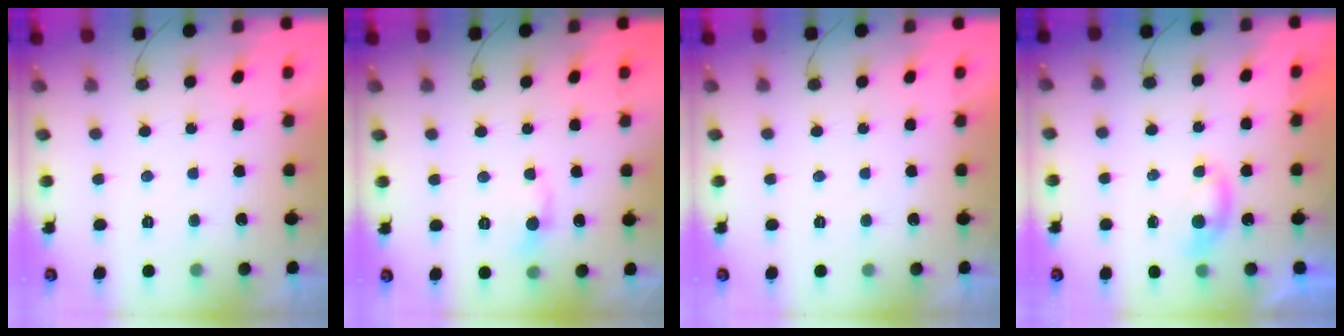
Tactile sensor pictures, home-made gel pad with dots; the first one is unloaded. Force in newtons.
{"total": 5.6, "press": 5.6, "slide": 0.6}
{"total": 0.0}
{"total": 4.5, "press": 4.5, "slide": 0.4}